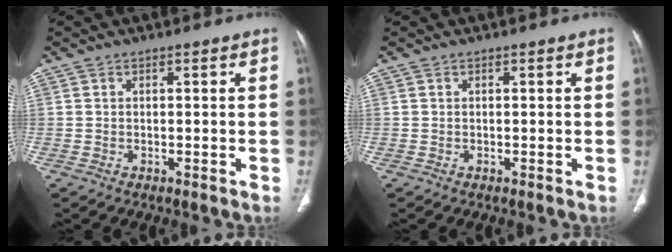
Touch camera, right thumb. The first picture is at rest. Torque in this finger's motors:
{"motor_torque": [0.00, 0.00, -0.29, 0.13, 0.00]}